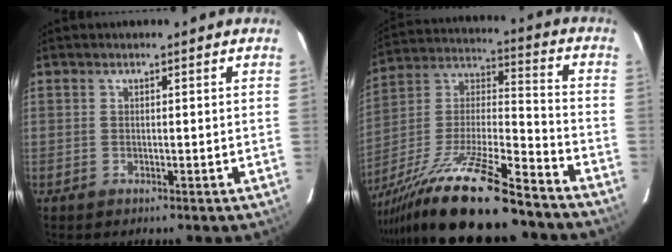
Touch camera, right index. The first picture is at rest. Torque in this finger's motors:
{"motor_torque": [1.03, -1.10, 1.05, 0.21]}